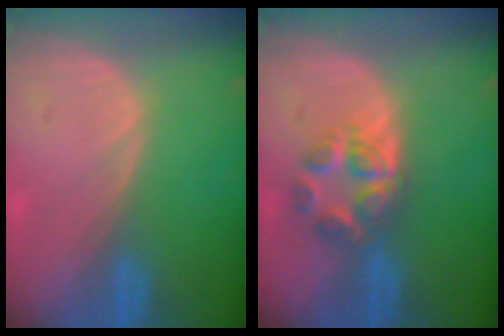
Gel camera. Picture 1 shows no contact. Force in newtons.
{"total": 6.0, "press": 5.5, "slide": 2.2}